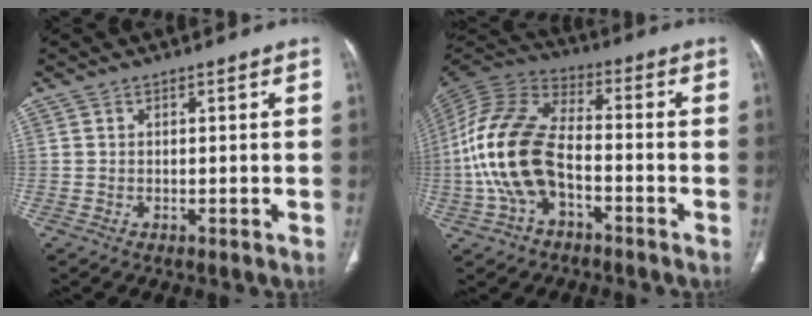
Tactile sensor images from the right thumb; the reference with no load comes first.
{"total": 16.7, "force": [-4.1, 9.8, 12.9], "torque": [-0.268, 0.035, -0.080]}